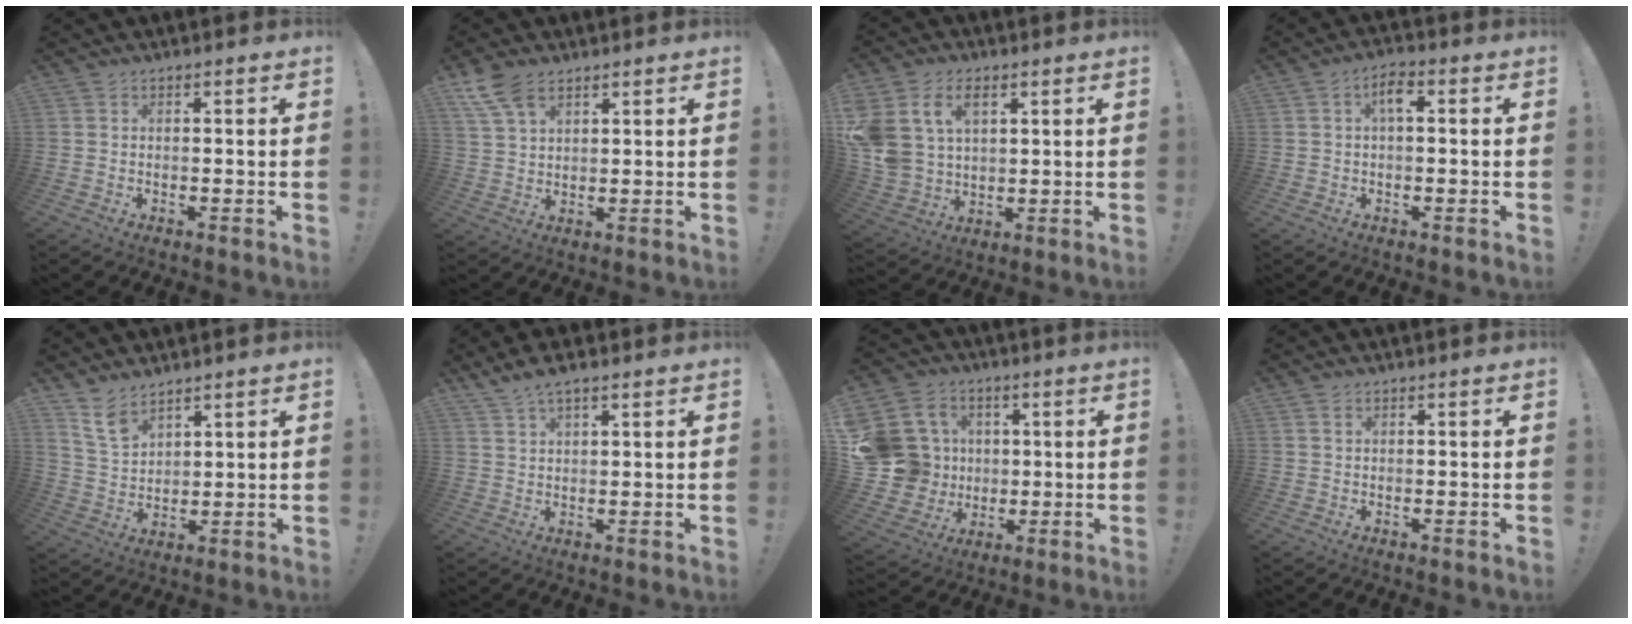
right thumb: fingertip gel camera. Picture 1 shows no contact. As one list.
[{"total": 8.4, "force": [5.2, 4.4, 4.8], "torque": [-0.097, -0.018, 0.101]}, {"total": 13.6, "force": [5.6, 9.7, 7.7], "torque": [-0.165, -0.022, 0.111]}, {"total": 4.7, "force": [0.6, 1.9, 4.3], "torque": [-0.066, 0.007, 0.005]}, {"total": 8.3, "force": [6.4, 4.0, 3.5], "torque": [-0.065, -0.039, 0.125]}, {"total": 4.7, "force": [3.4, 1.5, 3.0], "torque": [-0.054, -0.014, 0.063]}, {"total": 17.2, "force": [1.4, 15.8, 6.7], "torque": [-0.116, 0.009, 0.057]}, {"total": 0.8, "force": [0.5, 0.5, 0.5], "torque": [-0.001, -0.002, 0.007]}]